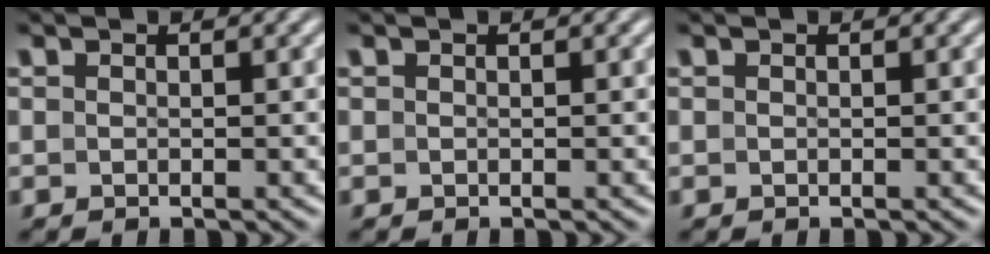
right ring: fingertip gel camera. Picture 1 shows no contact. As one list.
[{"total": 0.0}, {"total": 0.0}]